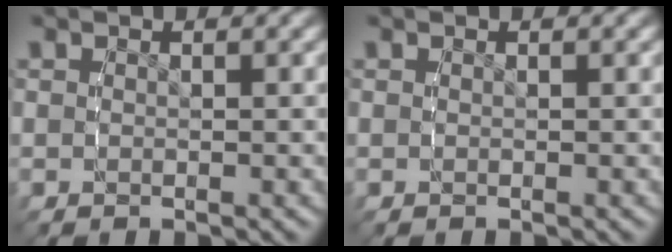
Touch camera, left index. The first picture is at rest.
{"total": 0.0}